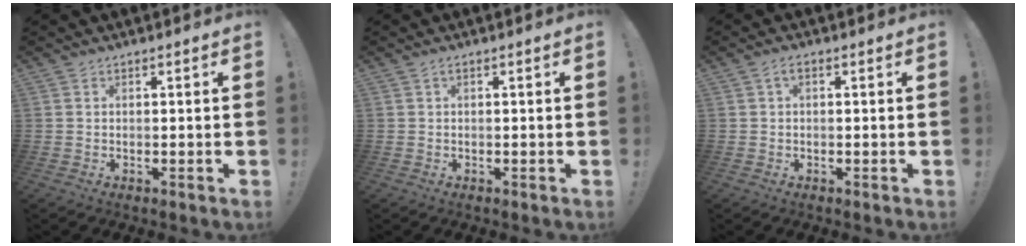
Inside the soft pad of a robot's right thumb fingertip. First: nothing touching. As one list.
[{"total": 0.8, "force": [-0.1, -0.1, 0.8], "torque": [-0.023, 0.002, -0.001]}, {"total": 1.5, "force": [0.0, 0.6, 1.4], "torque": [-0.026, 0.004, -0.002]}]